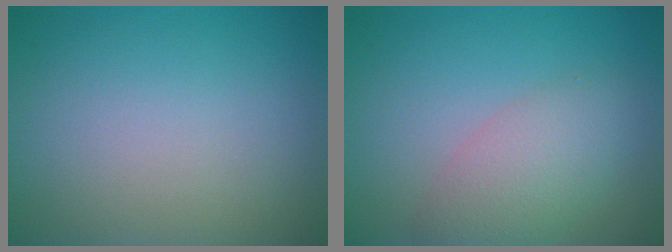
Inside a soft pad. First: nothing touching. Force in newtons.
{"total": 4.2, "press": 4.2, "slide": 0.2}